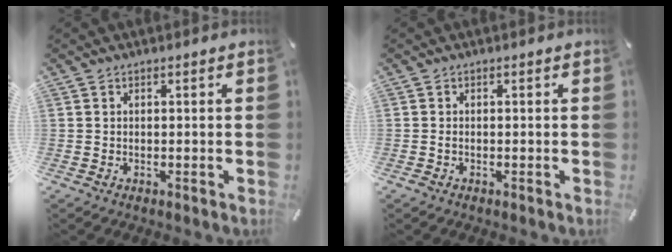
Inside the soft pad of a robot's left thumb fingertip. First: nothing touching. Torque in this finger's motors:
{"motor_torque": [-0.23, 0.18, -0.07, 0.04, 0.02]}